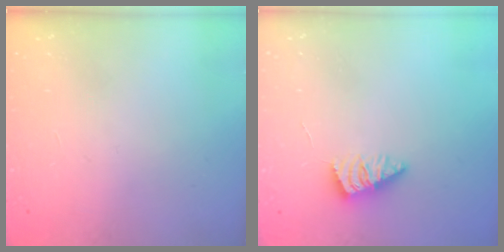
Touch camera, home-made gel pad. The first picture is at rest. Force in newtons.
{"total": 2.9, "press": 2.8, "slide": 0.6}